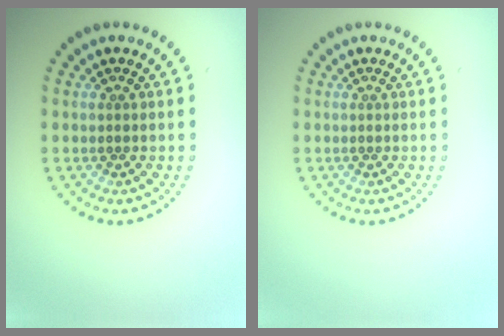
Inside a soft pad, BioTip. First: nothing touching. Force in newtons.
{"total": 0.0}